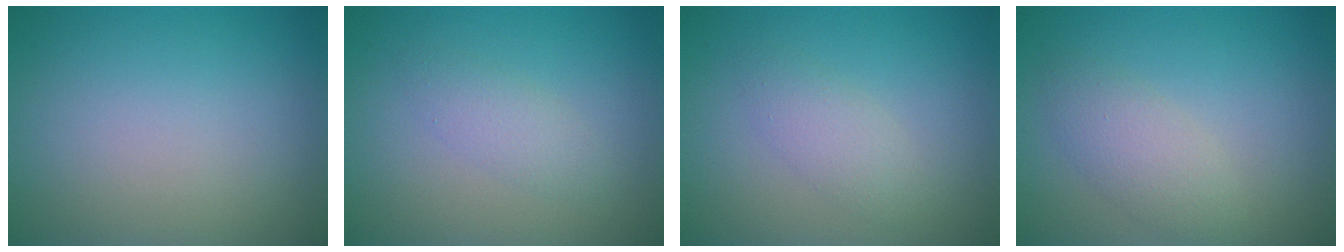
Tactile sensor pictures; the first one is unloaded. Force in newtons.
{"total": 1.8, "press": 1.8, "slide": 0.1}
{"total": 2.0, "press": 2.0, "slide": 0.0}
{"total": 2.6, "press": 2.6, "slide": 0.2}